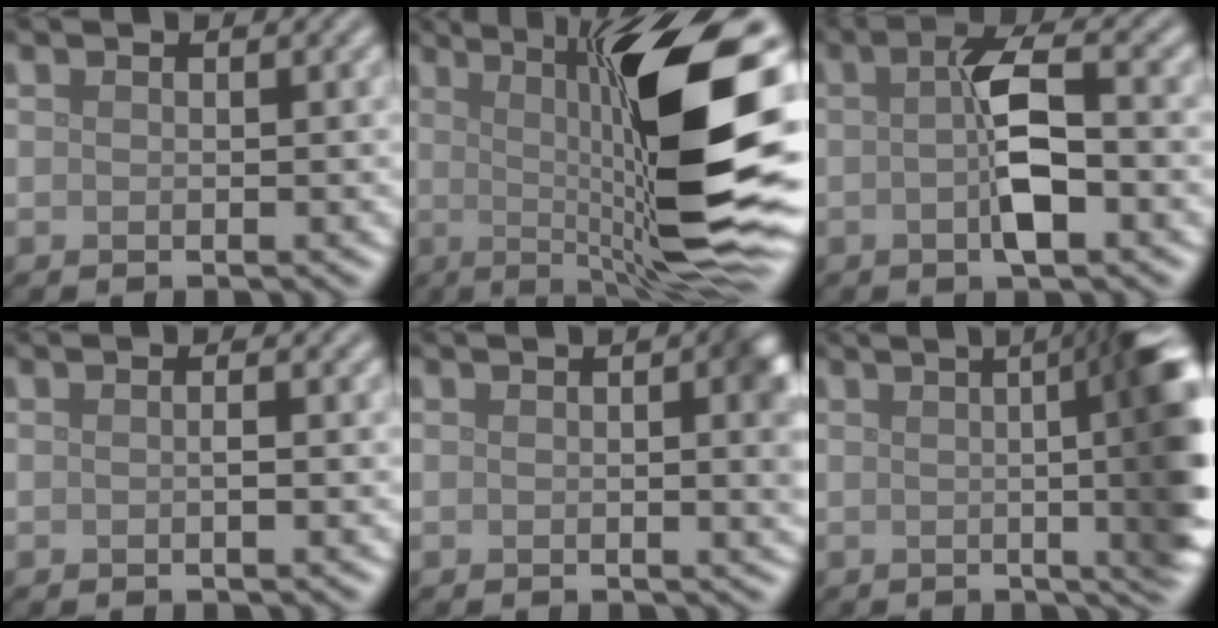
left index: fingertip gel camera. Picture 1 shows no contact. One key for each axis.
{"total": 15.7, "fx": 0.6, "fy": 3.3, "fz": 15.3, "tx": -0.201, "ty": 0.007, "tz": 0.007}
{"total": 4.7, "fx": -0.5, "fy": 1.3, "fz": 4.5, "tx": -0.085, "ty": 0.003, "tz": -0.014}
{"total": 0.5, "fx": -0.1, "fy": 0.0, "fz": 0.5, "tx": -0.010, "ty": -0.001, "tz": -0.001}
{"total": 4.6, "fx": 0.4, "fy": 1.4, "fz": 4.3, "tx": -0.046, "ty": 0.006, "tz": 0.003}
{"total": 15.6, "fx": 1.1, "fy": 5.3, "fz": 14.7, "tx": -0.113, "ty": 0.023, "tz": 0.003}